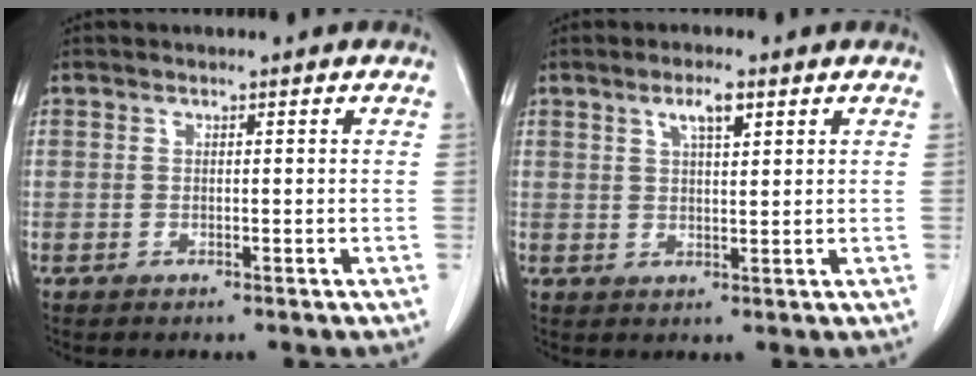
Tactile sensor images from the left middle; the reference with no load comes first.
{"total": 3.7, "force": [2.1, 0.7, 2.9], "torque": [-0.056, 0.002, 0.037]}